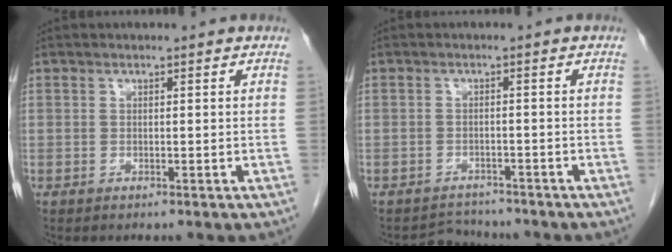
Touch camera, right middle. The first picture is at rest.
{"total": 3.0, "force": [-2.8, 0.6, -0.8], "torque": [0.010, -0.006, -0.043]}